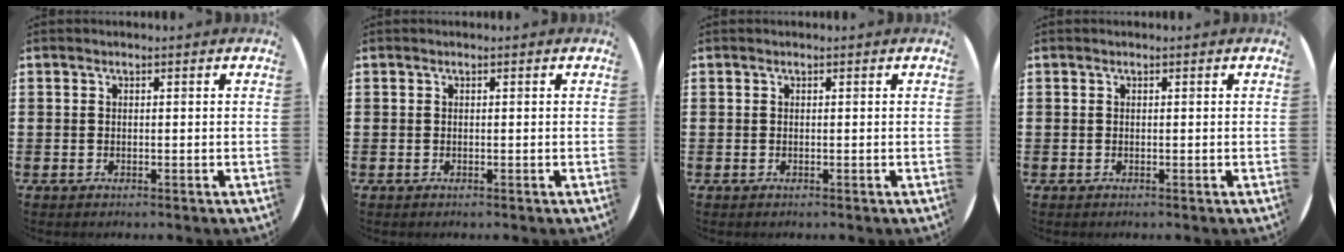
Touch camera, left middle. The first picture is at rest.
{"total": 0.0}
{"total": 0.0}
{"total": 0.0}